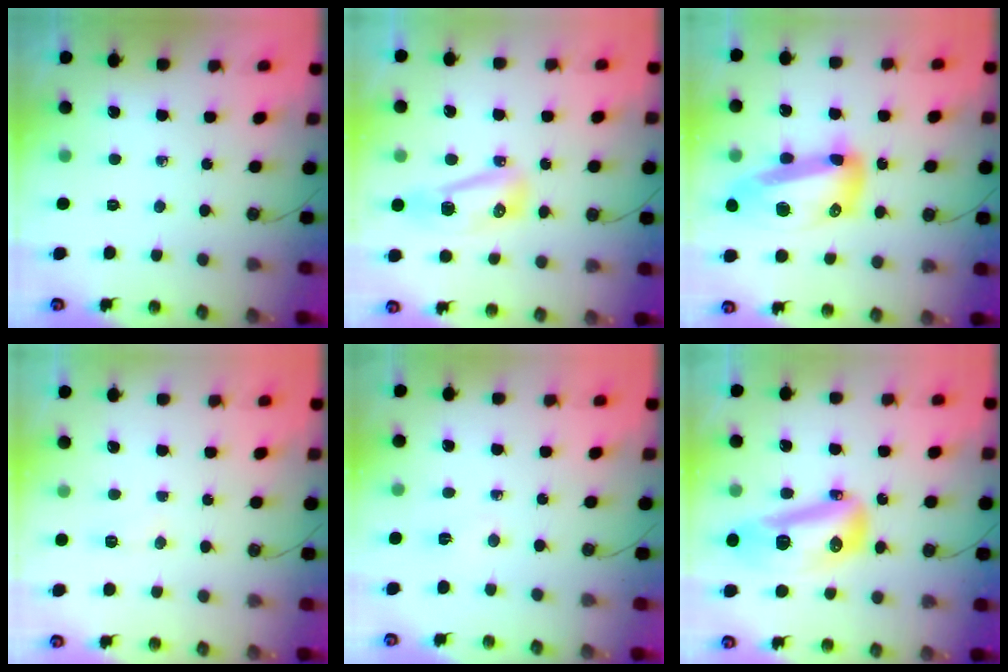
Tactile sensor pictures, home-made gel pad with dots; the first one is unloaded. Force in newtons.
{"total": 13.3, "press": 10.0, "slide": 8.8}
{"total": 18.4, "press": 18.3, "slide": 1.8}
{"total": 4.6, "press": 4.6, "slide": 0.5}
{"total": 3.1, "press": 1.7, "slide": 2.6}
{"total": 16.0, "press": 15.9, "slide": 1.8}